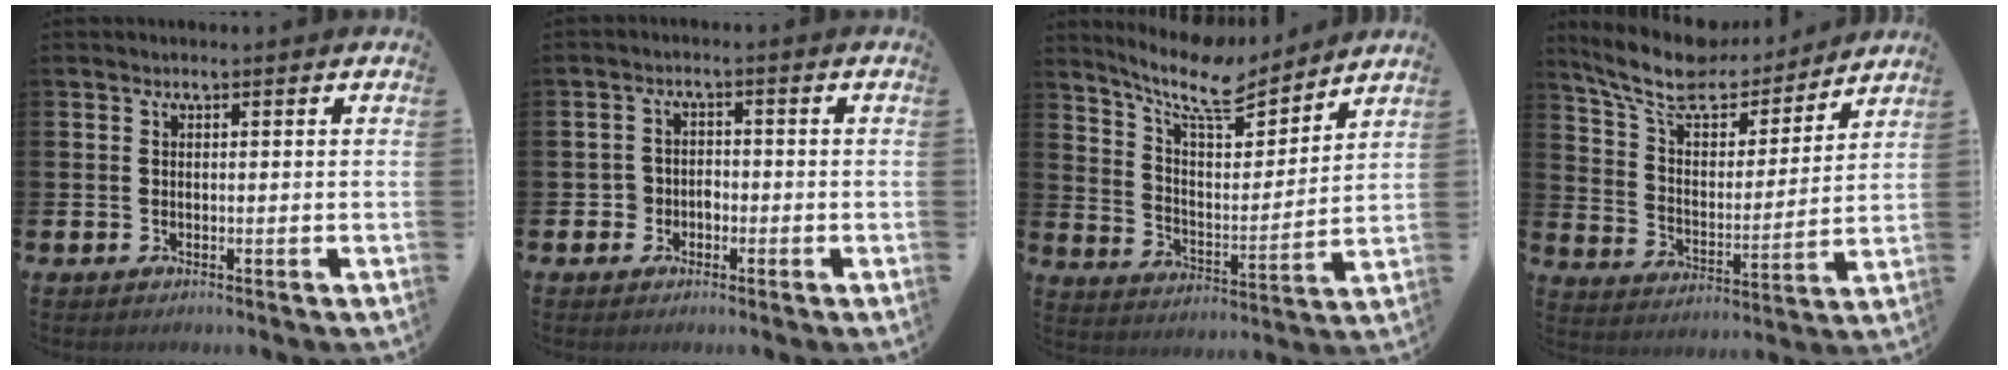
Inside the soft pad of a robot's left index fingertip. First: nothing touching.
{"total": 2.6, "force": [-1.3, 2.2, 0.1], "torque": [-0.009, 0.004, -0.032]}
{"total": 10.7, "force": [9.3, 2.9, 4.4], "torque": [-0.106, -0.067, 0.161]}
{"total": 11.3, "force": [10.0, 3.5, 4.0], "torque": [-0.113, -0.062, 0.173]}